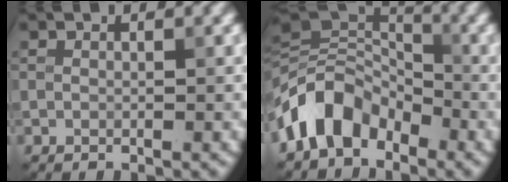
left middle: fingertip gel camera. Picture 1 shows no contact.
{"total": 7.0, "force": [-3.7, 4.5, 3.9], "torque": [-0.059, 0.009, -0.083]}